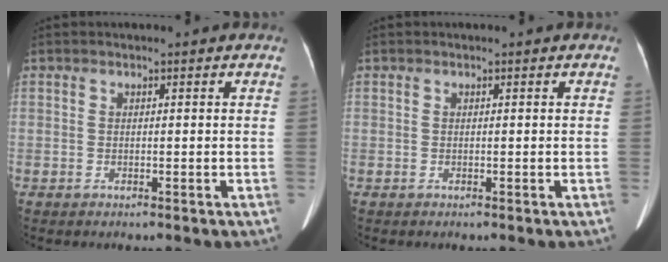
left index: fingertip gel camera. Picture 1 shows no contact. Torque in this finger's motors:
{"motor_torque": [0.07, 0.04, 0.01, 0.00]}